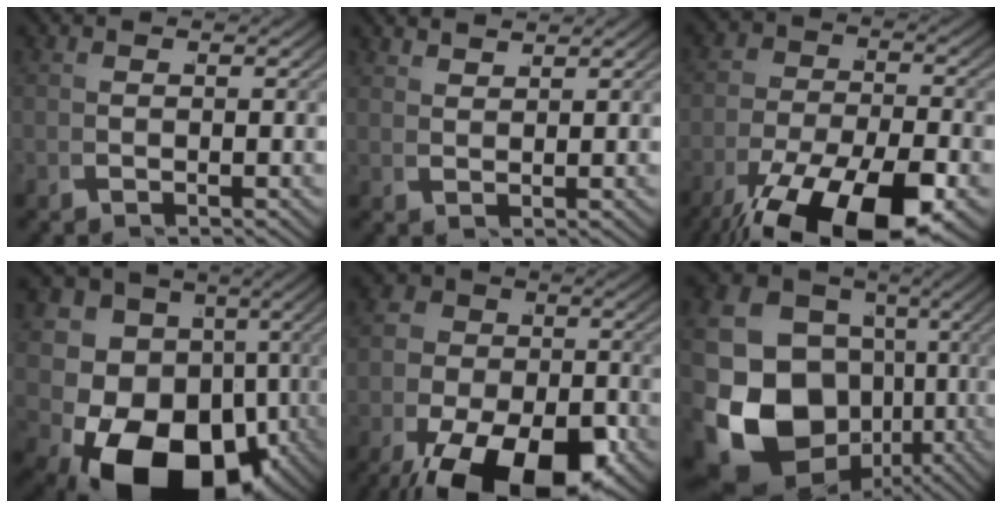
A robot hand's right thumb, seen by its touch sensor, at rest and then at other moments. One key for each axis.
{"total": 2.6, "fx": 2.6, "fy": -0.2, "fz": 0.1, "tx": 0.001, "ty": 0.008, "tz": 0.055}
{"total": 11.4, "fx": -5.4, "fy": 5.9, "fz": 8.2, "tx": -0.137, "ty": -0.054, "tz": -0.058}
{"total": 20.4, "fx": -3.3, "fy": 15.1, "fz": 13.4, "tx": -0.262, "ty": -0.087, "tz": -0.018}
{"total": 12.7, "fx": -5.1, "fy": 7.8, "fz": 8.6, "tx": -0.141, "ty": -0.064, "tz": -0.052}
{"total": 17.8, "fx": -1.8, "fy": 14.3, "fz": 10.4, "tx": -0.231, "ty": -0.071, "tz": -0.007}